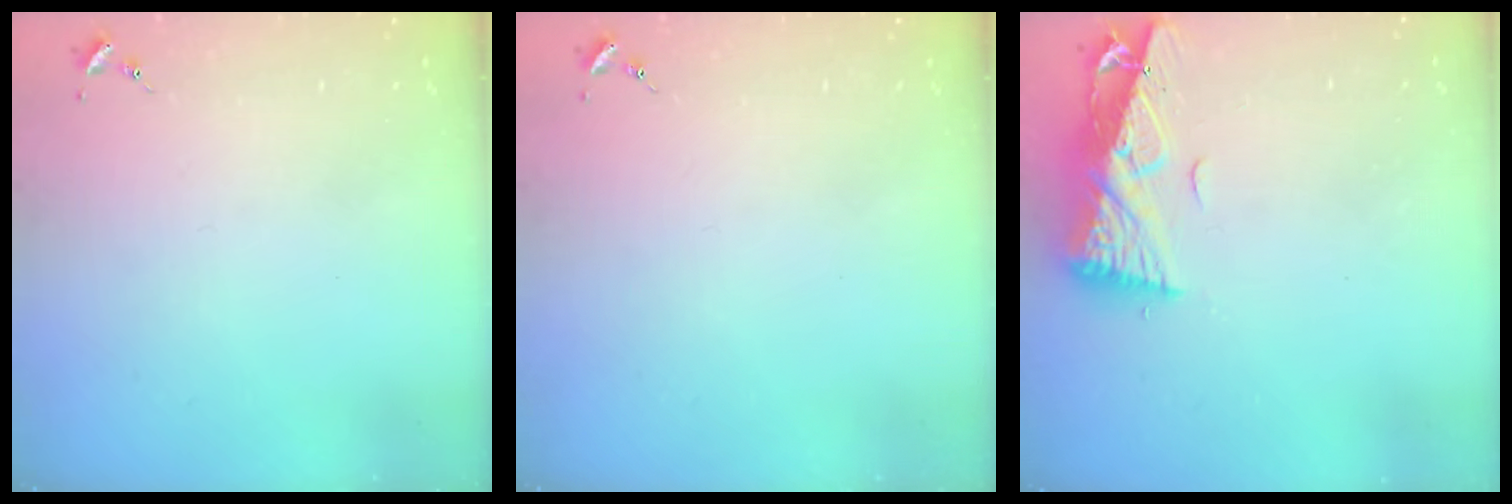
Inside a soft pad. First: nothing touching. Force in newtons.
{"total": 0.0}
{"total": 11.0, "press": 10.9, "slide": 1.3}